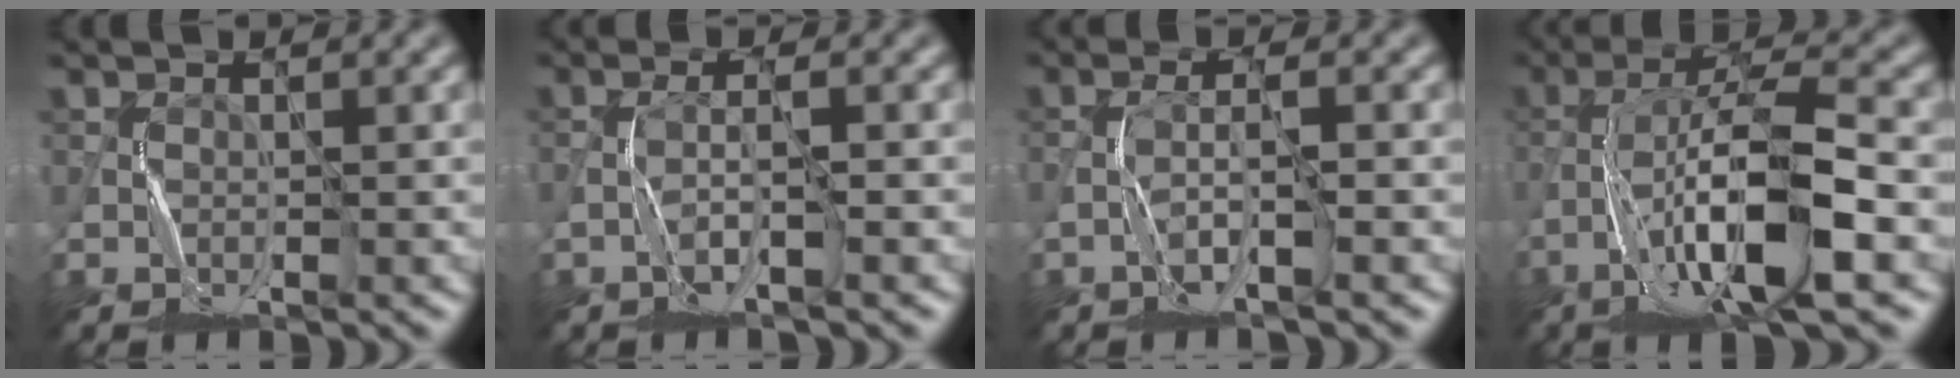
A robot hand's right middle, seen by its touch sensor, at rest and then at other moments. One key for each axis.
{"total": 1.8, "fx": -0.9, "fy": -0.4, "fz": 1.5, "tx": -0.032, "ty": 0.007, "tz": -0.023}
{"total": 2.2, "fx": -1.2, "fy": -0.3, "fz": 1.8, "tx": -0.038, "ty": 0.008, "tz": -0.028}
{"total": 10.4, "fx": -4.4, "fy": 1.9, "fz": 9.2, "tx": -0.166, "ty": 0.011, "tz": -0.081}